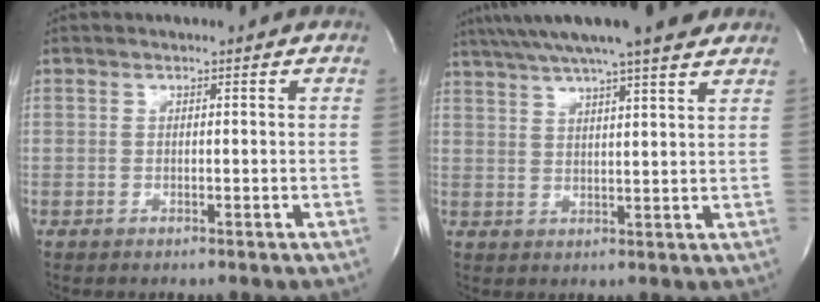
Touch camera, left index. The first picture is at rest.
{"total": 16.2, "force": [13.2, 1.2, 9.3], "torque": [-0.163, 0.029, 0.191]}